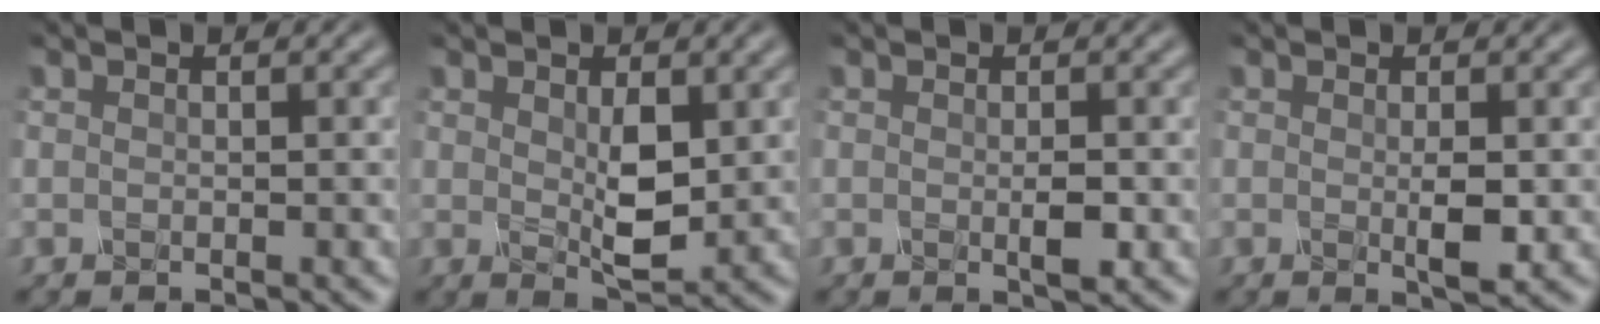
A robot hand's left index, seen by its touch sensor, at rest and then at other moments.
{"total": 2.8, "force": [0.5, 1.1, 2.5], "torque": [-0.063, -0.006, 0.020]}
{"total": 1.3, "force": [-0.3, 0.0, 1.2], "torque": [-0.038, -0.003, 0.001]}
{"total": 1.6, "force": [-0.1, 0.1, 1.6], "torque": [-0.044, -0.005, 0.006]}